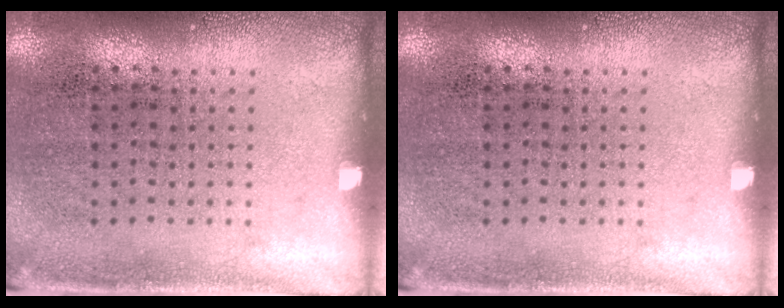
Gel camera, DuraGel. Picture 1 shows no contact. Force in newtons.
{"total": 0.0}